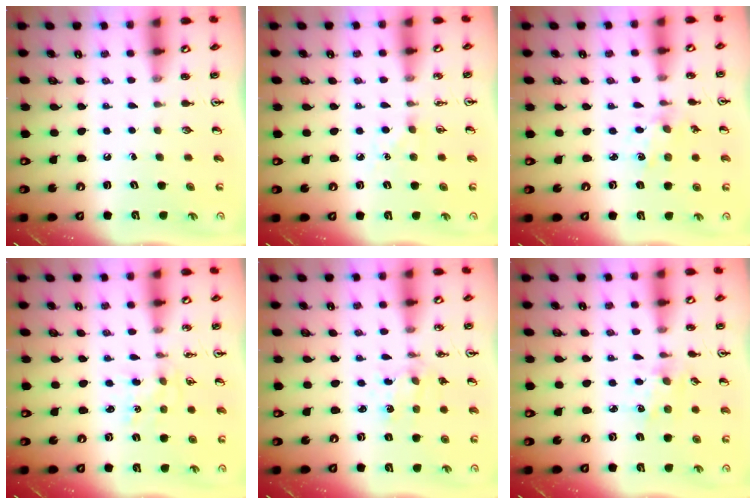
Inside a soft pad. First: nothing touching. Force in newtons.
{"total": 5.5, "press": 5.5, "slide": 0.5}
{"total": 1.3, "press": 1.3, "slide": 0.2}
{"total": 1.2, "press": 1.2, "slide": 0.1}
{"total": 1.5, "press": 1.5, "slide": 0.3}
{"total": 2.2, "press": 2.2, "slide": 0.2}